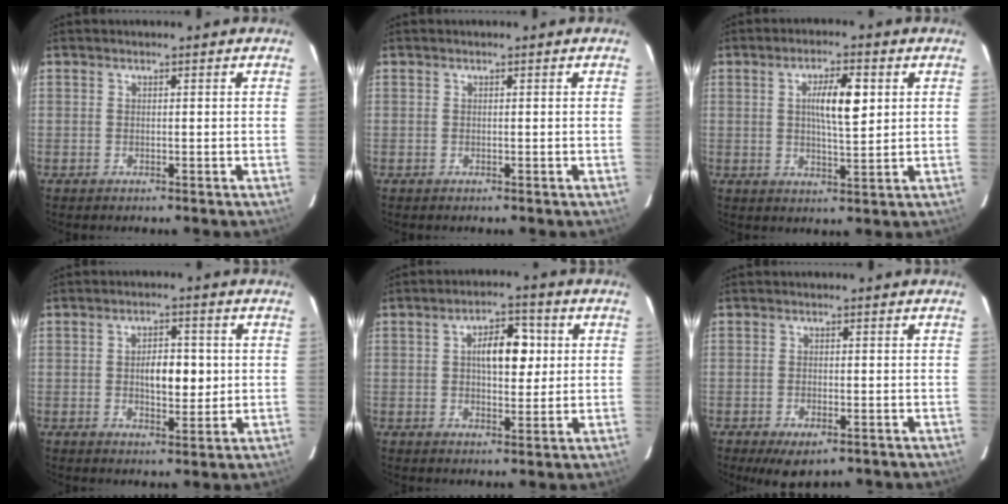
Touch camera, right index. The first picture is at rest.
{"total": 0.0}
{"total": 7.0, "force": [1.7, 1.4, 6.7], "torque": [-0.114, 0.007, 0.031]}
{"total": 5.9, "force": [0.3, 2.7, 5.3], "torque": [-0.083, 0.005, 0.007]}
{"total": 7.4, "force": [1.4, 3.3, 6.5], "torque": [-0.105, 0.017, 0.023]}
{"total": 4.4, "force": [-2.7, 1.9, 3.0], "torque": [-0.049, -0.007, -0.033]}